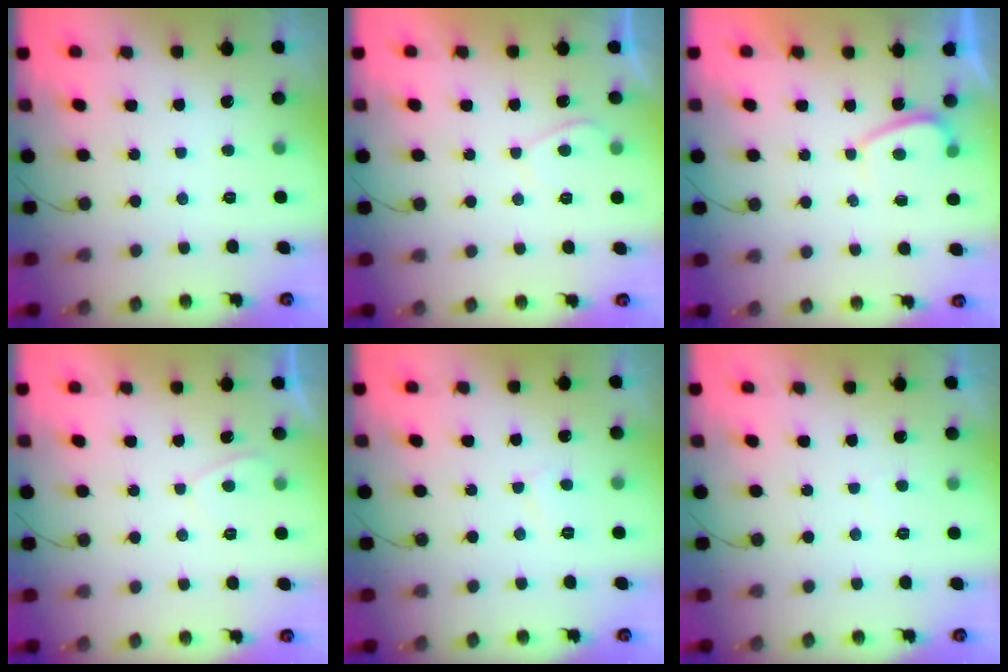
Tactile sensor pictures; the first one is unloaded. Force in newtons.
{"total": 2.3, "press": 2.2, "slide": 0.4}
{"total": 1.8, "press": 1.7, "slide": 0.6}
{"total": 1.2, "press": 1.1, "slide": 0.5}
{"total": 3.0, "press": 3.0, "slide": 0.2}
{"total": 1.3, "press": 1.2, "slide": 0.5}